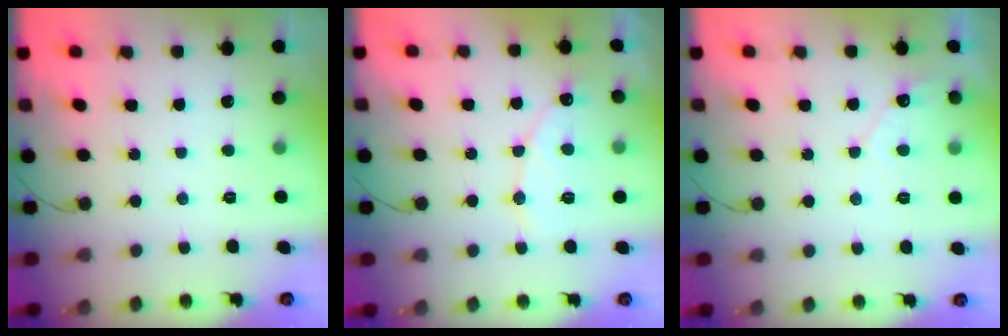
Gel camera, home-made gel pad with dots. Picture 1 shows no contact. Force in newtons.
{"total": 8.8, "press": 8.8, "slide": 0.6}
{"total": 4.0, "press": 4.0, "slide": 0.2}